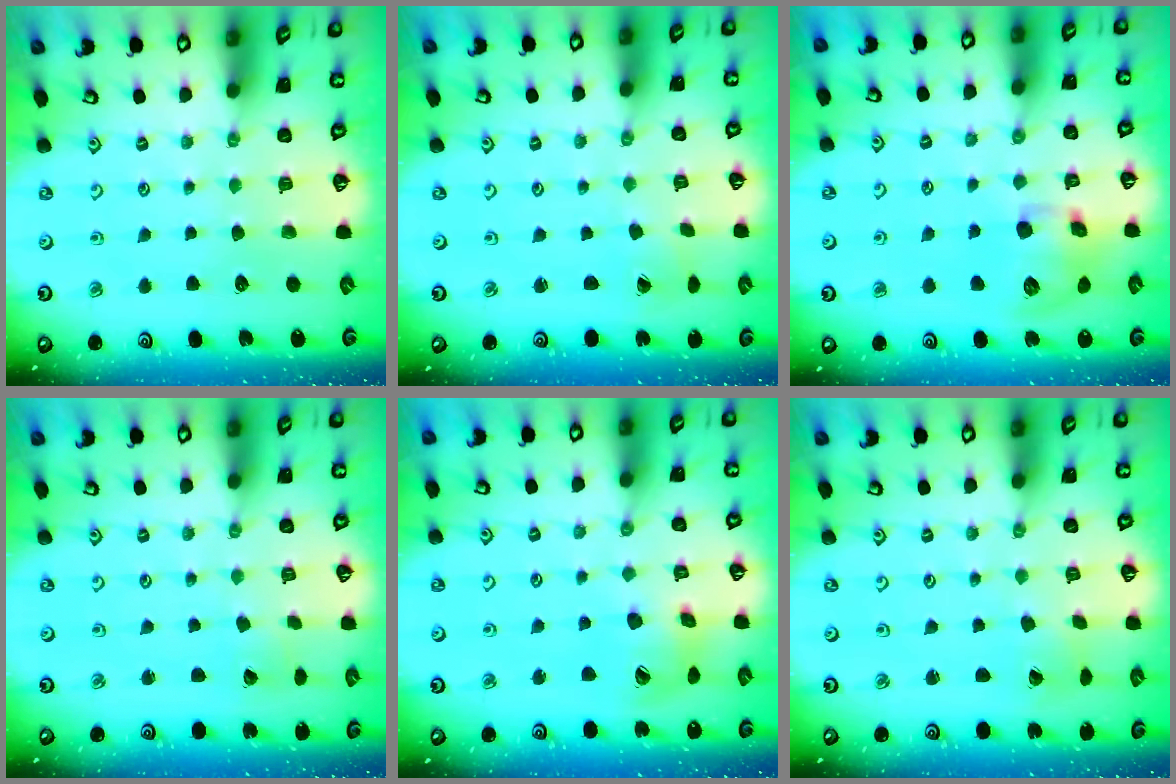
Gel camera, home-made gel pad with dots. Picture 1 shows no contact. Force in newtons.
{"total": 1.0, "press": 1.0, "slide": 0.1}
{"total": 11.9, "press": 11.8, "slide": 1.9}
{"total": 2.6, "press": 2.6, "slide": 0.4}
{"total": 11.4, "press": 11.3, "slide": 1.3}
{"total": 1.2, "press": 1.2, "slide": 0.2}